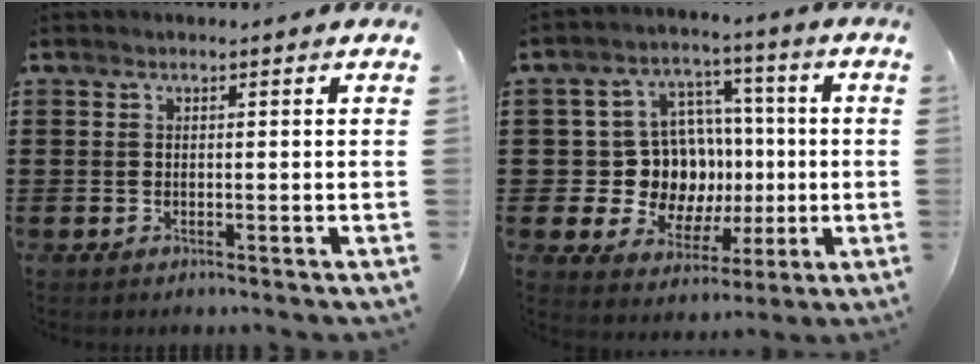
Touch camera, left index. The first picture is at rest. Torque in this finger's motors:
{"motor_torque": [1.69, 0.32, 0.46, 0.07]}